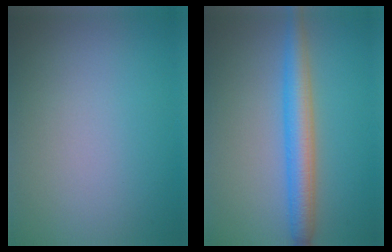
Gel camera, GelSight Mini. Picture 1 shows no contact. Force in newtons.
{"total": 4.3, "press": 4.3, "slide": 0.0}